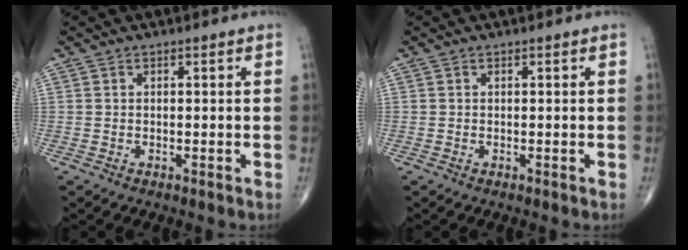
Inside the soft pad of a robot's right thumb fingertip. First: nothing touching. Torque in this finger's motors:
{"motor_torque": [0.53, 0.21, -0.14, -0.04, 0.06]}